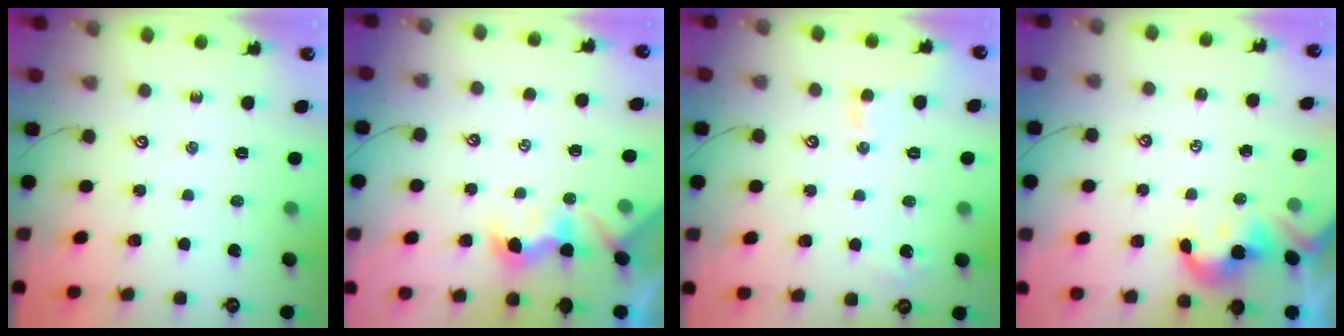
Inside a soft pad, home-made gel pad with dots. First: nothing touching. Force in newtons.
{"total": 2.3, "press": 2.2, "slide": 0.8}
{"total": 1.1, "press": 0.9, "slide": 0.7}
{"total": 2.2, "press": 2.2, "slide": 0.4}